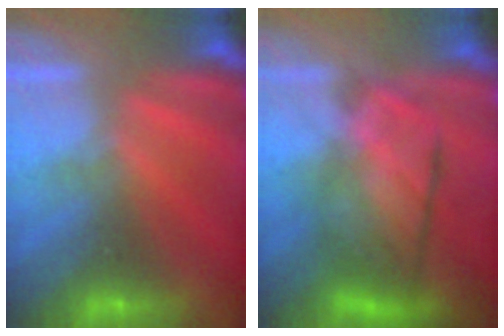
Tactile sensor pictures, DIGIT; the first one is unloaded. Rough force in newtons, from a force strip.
{"total": 9.9}